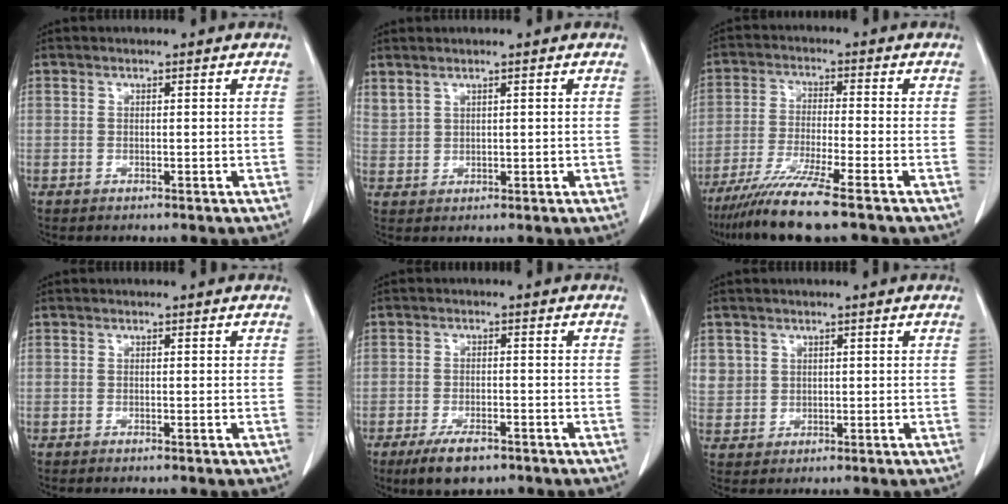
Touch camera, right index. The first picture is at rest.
{"total": 2.6, "force": [2.1, 1.2, 1.1], "torque": [-0.029, 0.009, 0.055]}
{"total": 10.3, "force": [-7.7, -0.7, 6.8], "torque": [-0.122, -0.031, -0.134]}
{"total": 0.0}
{"total": 5.6, "force": [-3.8, 2.2, 3.5], "torque": [-0.065, -0.004, -0.060]}
{"total": 5.1, "force": [2.0, 4.6, 0.6], "torque": [-0.012, 0.008, 0.049]}